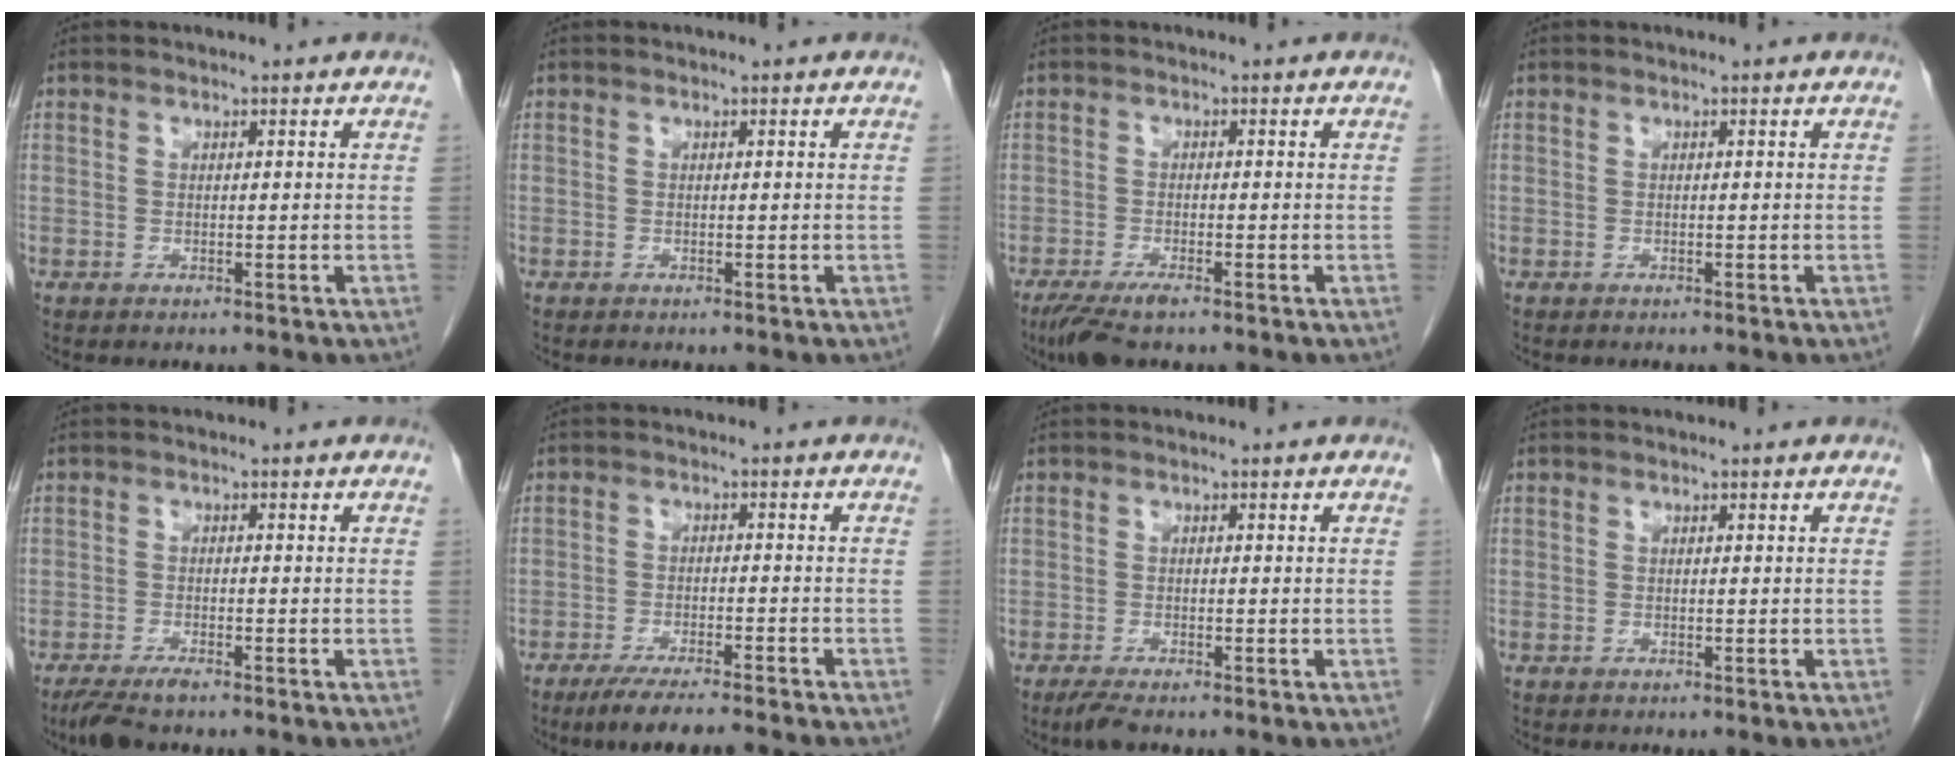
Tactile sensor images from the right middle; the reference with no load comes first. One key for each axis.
{"total": 0.0}
{"total": 4.6, "fx": -3.3, "fy": 0.7, "fz": 3.2, "tx": -0.060, "ty": -0.012, "tz": -0.059}
{"total": 0.6, "fx": -0.5, "fy": 0.0, "fz": 0.1, "tx": -0.008, "ty": -0.003, "tz": -0.009}
{"total": 3.8, "fx": -2.9, "fy": 0.5, "fz": 2.3, "tx": -0.045, "ty": -0.008, "tz": -0.053}
{"total": 8.7, "fx": -7.5, "fy": -0.2, "fz": 4.4, "tx": -0.058, "ty": -0.023, "tz": -0.119}
{"total": 2.2, "fx": -1.7, "fy": 0.2, "fz": 1.4, "tx": -0.033, "ty": -0.008, "tz": -0.032}
{"total": 0.0}